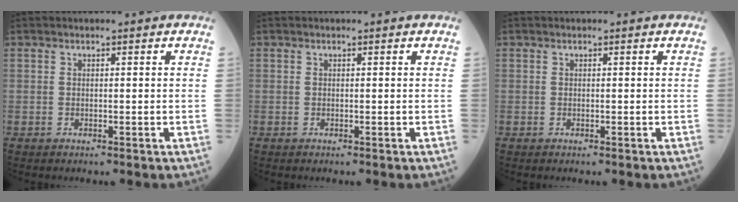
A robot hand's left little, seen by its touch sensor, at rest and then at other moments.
{"total": 0.0}
{"total": 0.0}